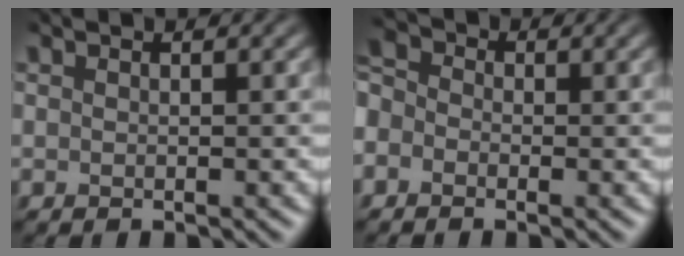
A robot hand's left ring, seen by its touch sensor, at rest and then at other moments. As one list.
[{"total": 3.8, "force": [-0.9, 3.4, 1.6], "torque": [-0.051, 0.017, -0.028]}]